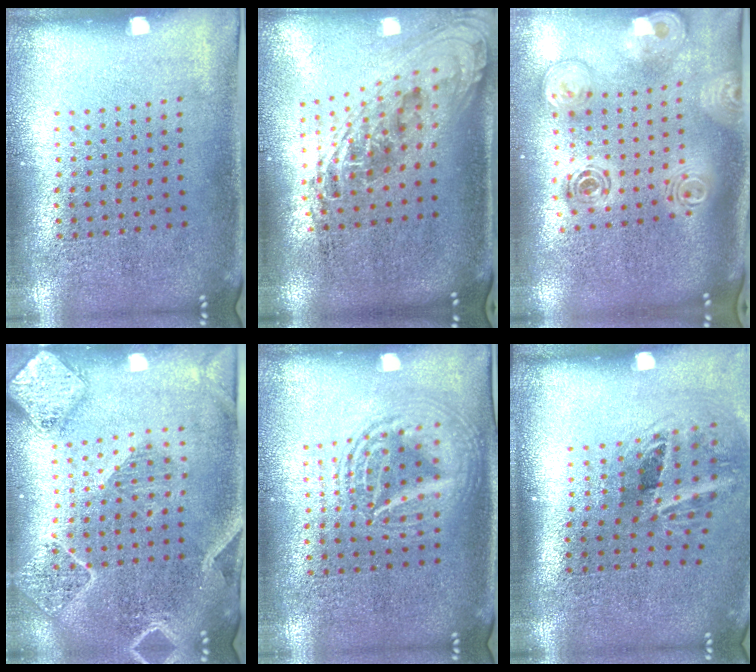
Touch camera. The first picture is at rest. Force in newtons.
{"total": 2.2, "press": 1.6, "slide": 1.5}
{"total": 2.0, "press": 1.7, "slide": 1.1}
{"total": 2.4, "press": 2.2, "slide": 0.9}
{"total": 2.2, "press": 2.2, "slide": 0.2}
{"total": 2.0, "press": 1.2, "slide": 1.6}